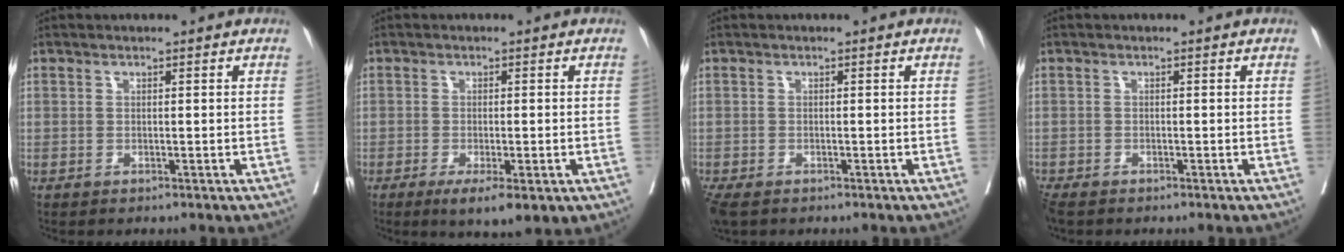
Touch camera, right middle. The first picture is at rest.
{"total": 6.7, "force": [-3.6, 1.8, 5.4], "torque": [-0.071, -0.014, -0.051]}
{"total": 4.8, "force": [-3.1, 2.5, 2.6], "torque": [-0.063, -0.015, -0.054]}
{"total": 2.7, "force": [-2.2, 1.0, 1.1], "torque": [-0.027, -0.010, -0.042]}